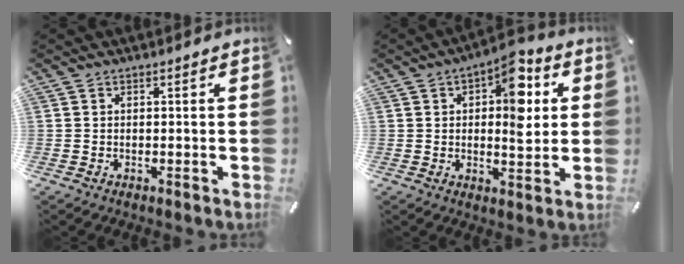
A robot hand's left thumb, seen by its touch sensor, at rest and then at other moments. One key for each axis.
{"total": 11.7, "fx": 3.7, "fy": 6.0, "fz": 9.3, "tx": -0.106, "ty": -0.023, "tz": 0.058}